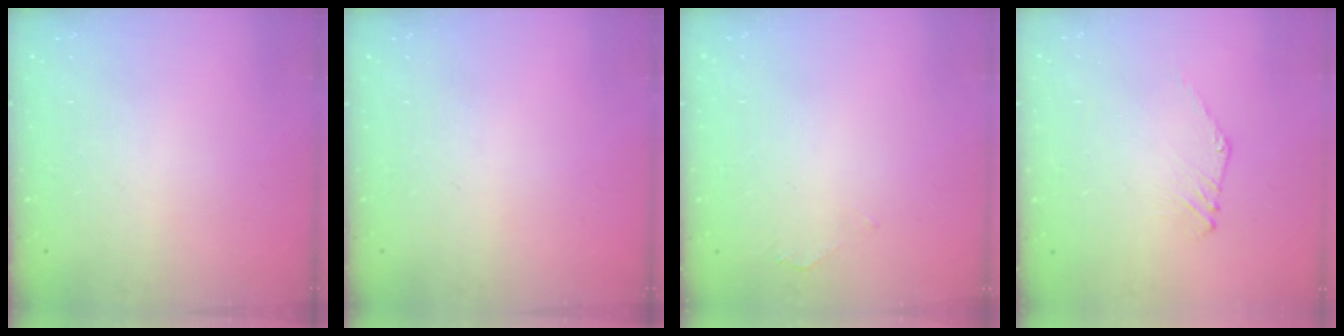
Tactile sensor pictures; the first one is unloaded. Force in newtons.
{"total": 0.0}
{"total": 1.0, "press": 1.0, "slide": 0.2}
{"total": 0.0}